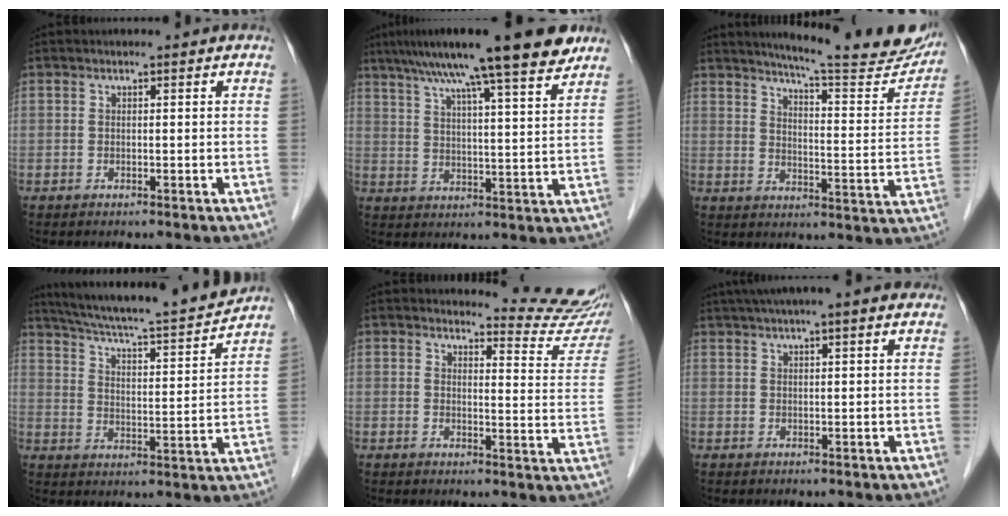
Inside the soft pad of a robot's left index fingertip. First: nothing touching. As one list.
[{"total": 18.3, "force": [14.0, 0.7, 11.8], "torque": [-0.188, 0.030, 0.200]}, {"total": 19.8, "force": [18.2, 1.9, 7.7], "torque": [-0.100, -0.064, 0.220]}, {"total": 18.1, "force": [16.6, -0.1, 7.2], "torque": [-0.123, -0.013, 0.247]}, {"total": 10.7, "force": [10.7, 0.5, 1.0], "torque": [0.000, -0.082, 0.102]}, {"total": 9.5, "force": [7.3, 0.6, 6.0], "torque": [-0.097, 0.040, 0.101]}]